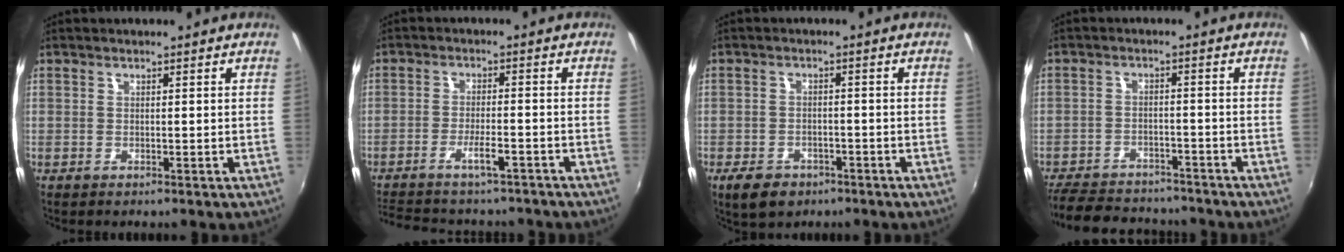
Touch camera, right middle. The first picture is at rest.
{"total": 11.8, "force": [-10.2, 3.0, 5.3], "torque": [-0.120, -0.010, -0.155]}
{"total": 6.0, "force": [-3.9, 3.7, 2.7], "torque": [-0.071, -0.007, -0.060]}
{"total": 15.1, "force": [-12.9, 6.1, 5.2], "torque": [-0.137, 0.007, -0.188]}